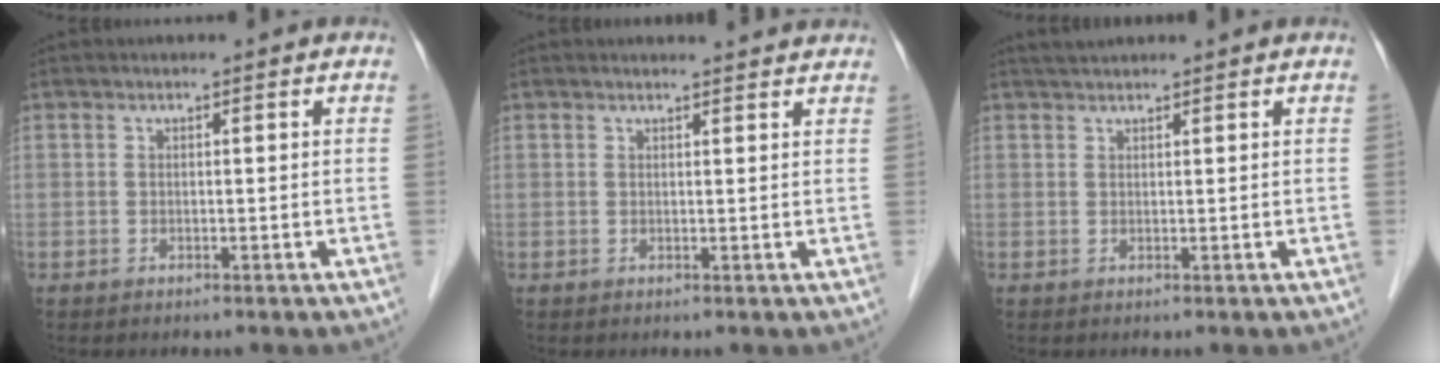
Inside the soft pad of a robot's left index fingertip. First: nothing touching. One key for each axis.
{"total": 3.6, "fx": 3.5, "fy": 0.3, "fz": 0.6, "tx": -0.015, "ty": 0.005, "tz": 0.034}
{"total": 2.3, "fx": 2.2, "fy": 0.2, "fz": 0.7, "tx": -0.012, "ty": 0.021, "tz": 0.039}